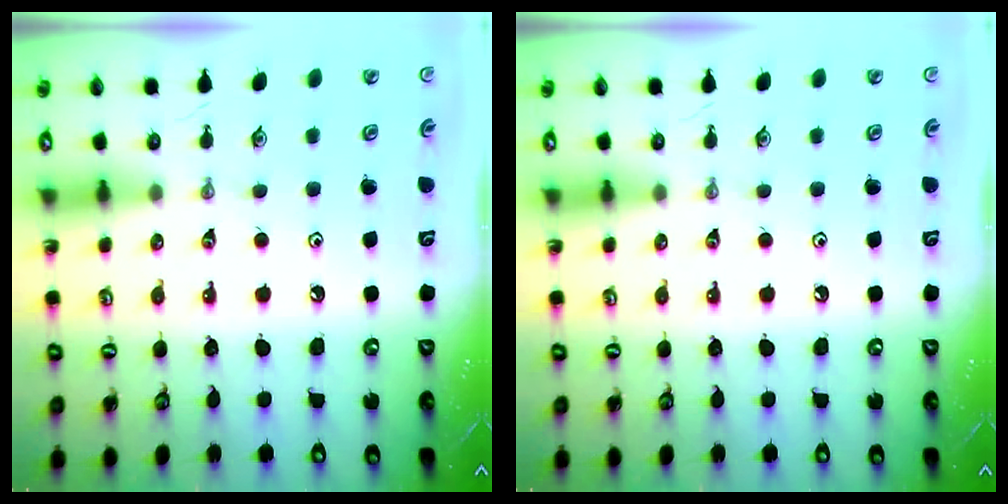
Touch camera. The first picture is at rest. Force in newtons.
{"total": 0.0}